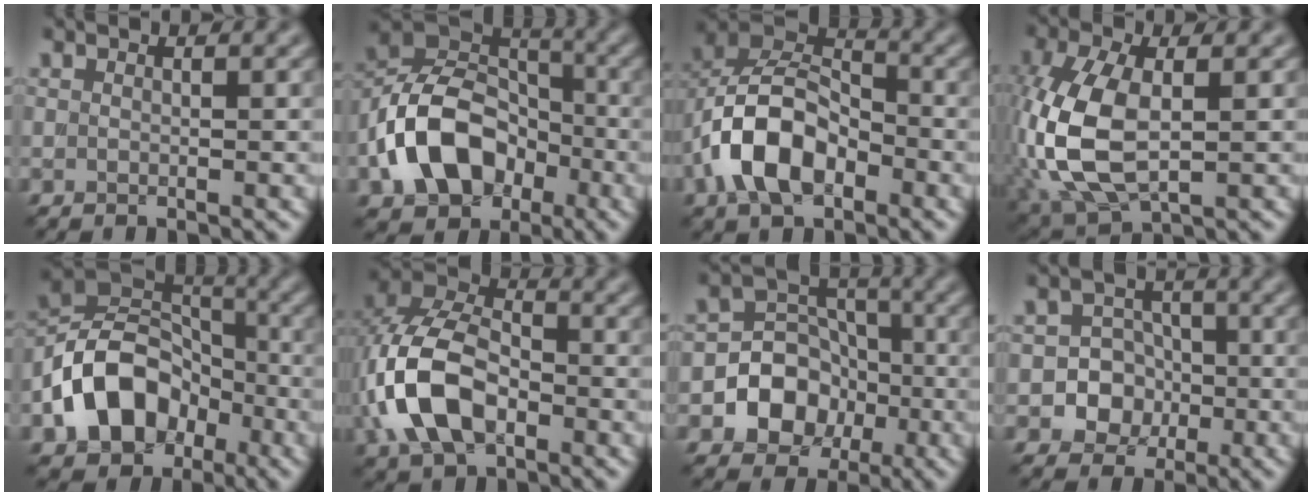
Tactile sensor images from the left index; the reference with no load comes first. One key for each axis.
{"total": 10.2, "fx": -3.8, "fy": 7.2, "fz": 6.1, "tx": -0.110, "ty": 0.004, "tz": -0.082}
{"total": 8.7, "fx": -3.2, "fy": 5.3, "fz": 6.2, "tx": -0.117, "ty": 0.014, "tz": -0.069}
{"total": 10.1, "fx": -1.0, "fy": 5.4, "fz": 8.5, "tx": -0.207, "ty": -0.004, "tz": -0.019}
{"total": 10.4, "fx": -4.1, "fy": 7.5, "fz": 5.9, "tx": -0.104, "ty": 0.000, "tz": -0.084}
{"total": 10.0, "fx": -2.5, "fy": 6.4, "fz": 7.2, "tx": -0.167, "ty": 0.010, "tz": -0.059}
{"total": 7.0, "fx": -2.3, "fy": 6.0, "fz": 2.8, "tx": -0.016, "ty": 0.010, "tz": -0.068}
{"total": 6.5, "fx": -1.6, "fy": 6.1, "fz": 1.6, "tx": -0.010, "ty": 0.015, "tz": -0.049}